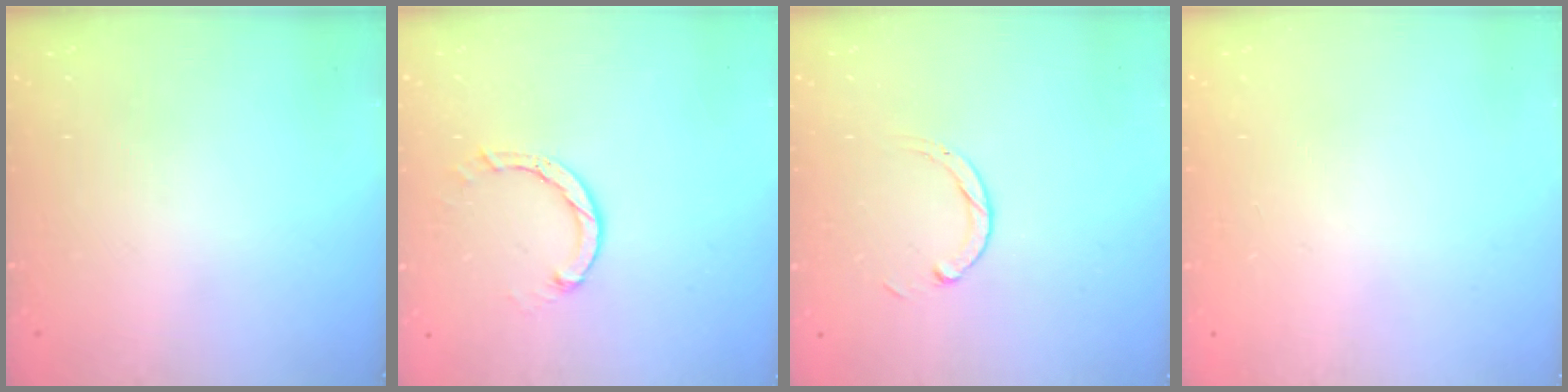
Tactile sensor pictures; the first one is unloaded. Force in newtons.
{"total": 3.0, "press": 3.0, "slide": 0.4}
{"total": 2.9, "press": 2.9, "slide": 0.4}
{"total": 2.6, "press": 2.6, "slide": 0.2}